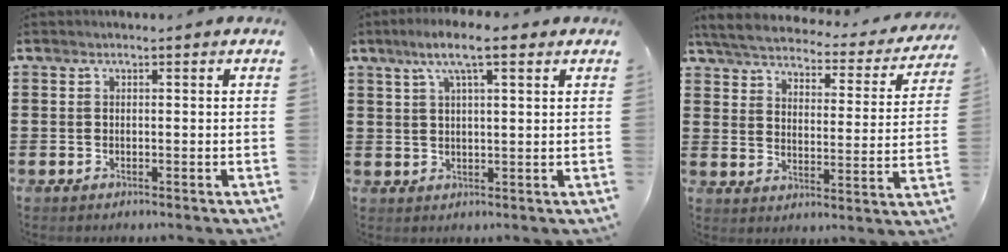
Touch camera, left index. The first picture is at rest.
{"total": 6.9, "force": [3.9, 1.3, 5.5], "torque": [-0.106, 0.006, 0.065]}
{"total": 4.4, "force": [4.1, 0.4, 1.5], "torque": [-0.052, -0.027, 0.065]}